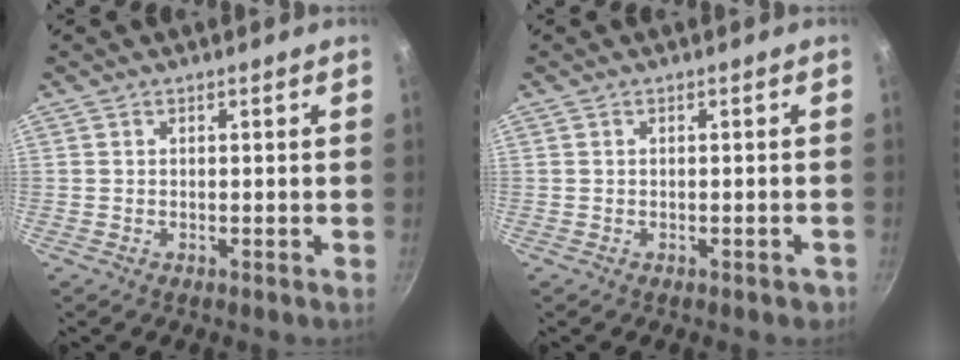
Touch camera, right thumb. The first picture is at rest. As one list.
[{"total": 1.6, "force": [-1.0, 0.6, 1.0], "torque": [-0.006, 0.014, -0.001]}]